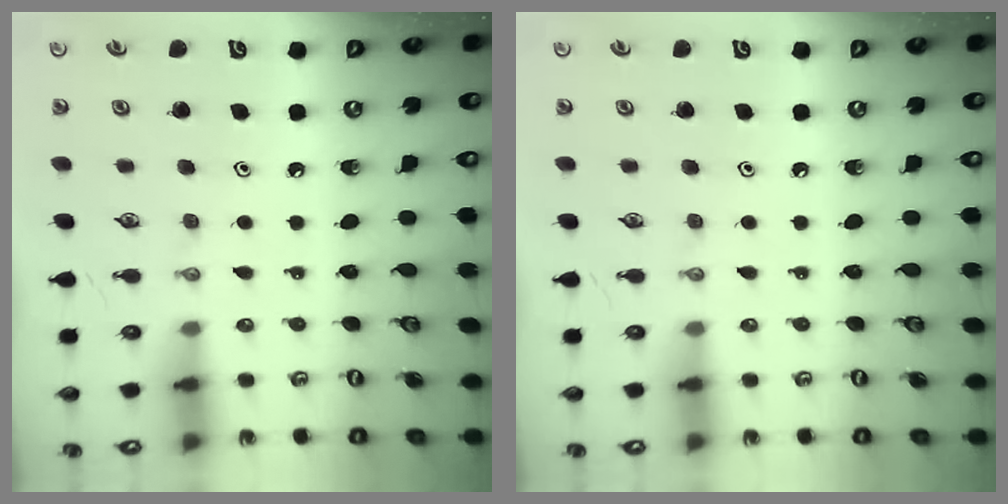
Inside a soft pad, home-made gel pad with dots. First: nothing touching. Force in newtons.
{"total": 0.0}